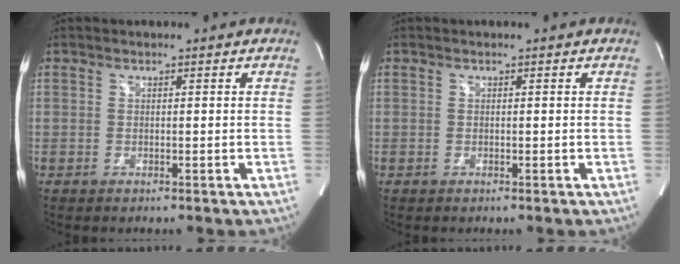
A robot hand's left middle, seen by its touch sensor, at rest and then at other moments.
{"total": 0.0}